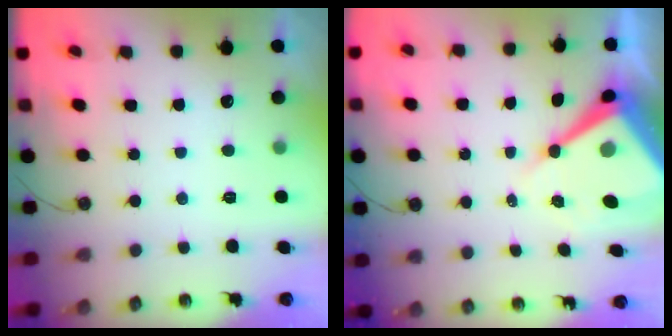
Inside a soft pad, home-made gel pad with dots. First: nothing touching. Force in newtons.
{"total": 13.4, "press": 13.4, "slide": 1.2}